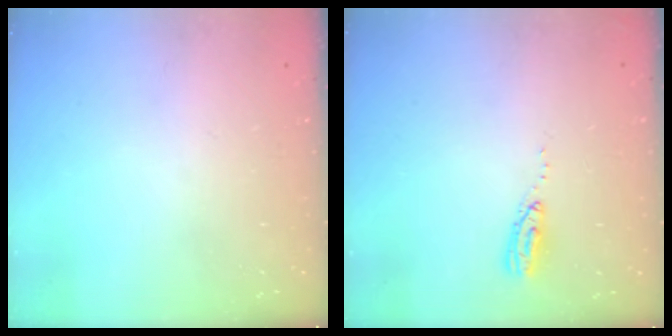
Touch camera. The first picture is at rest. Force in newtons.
{"total": 5.4, "press": 5.4, "slide": 0.3}